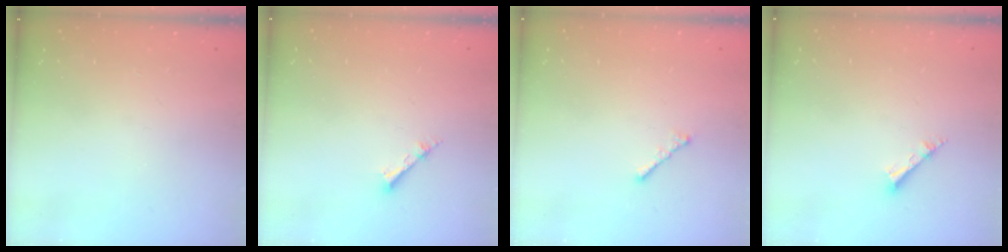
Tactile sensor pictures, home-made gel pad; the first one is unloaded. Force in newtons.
{"total": 2.1, "press": 2.1, "slide": 0.3}
{"total": 1.7, "press": 1.6, "slide": 0.5}
{"total": 2.5, "press": 2.5, "slide": 0.1}